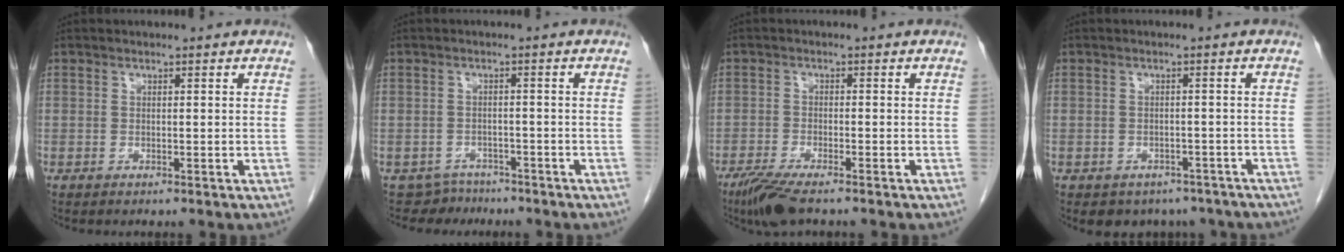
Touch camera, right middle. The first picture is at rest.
{"total": 3.5, "force": [-2.9, 1.7, -1.0], "torque": [0.015, 0.004, -0.047]}
{"total": 5.6, "force": [-4.2, 0.7, 3.6], "torque": [-0.070, -0.015, -0.075]}
{"total": 7.6, "force": [-6.0, 4.4, 1.5], "torque": [-0.009, 0.005, -0.064]}